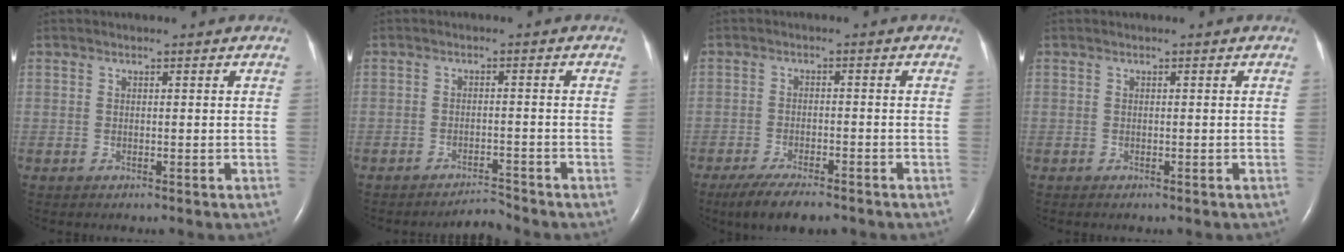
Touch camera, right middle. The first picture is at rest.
{"total": 2.5, "force": [-2.4, -0.5, -0.3], "torque": [0.004, -0.008, -0.036]}
{"total": 7.5, "force": [-5.9, 1.8, 4.3], "torque": [-0.072, -0.014, -0.094]}
{"total": 0.6, "force": [-0.5, 0.2, 0.3], "torque": [-0.005, -0.001, -0.005]}